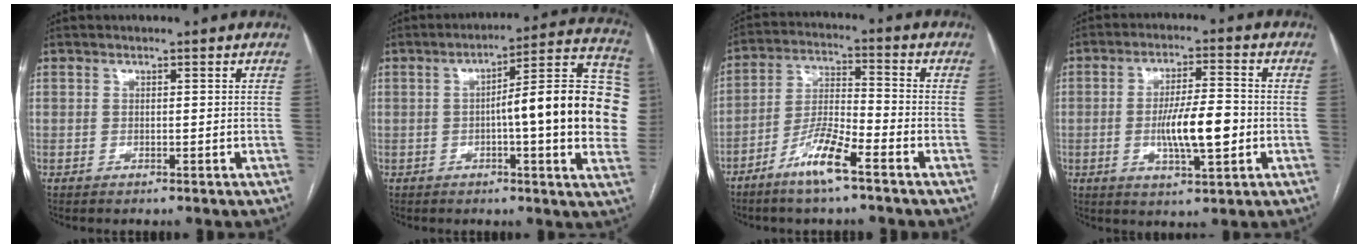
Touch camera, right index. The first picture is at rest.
{"total": 20.5, "force": [-0.3, 2.7, 20.3], "torque": [-0.205, 0.042, 0.000]}
{"total": 8.7, "force": [-5.6, 1.0, 6.6], "torque": [-0.139, -0.006, -0.115]}
{"total": 9.4, "force": [-1.7, 1.9, 9.0], "torque": [-0.163, 0.000, -0.027]}